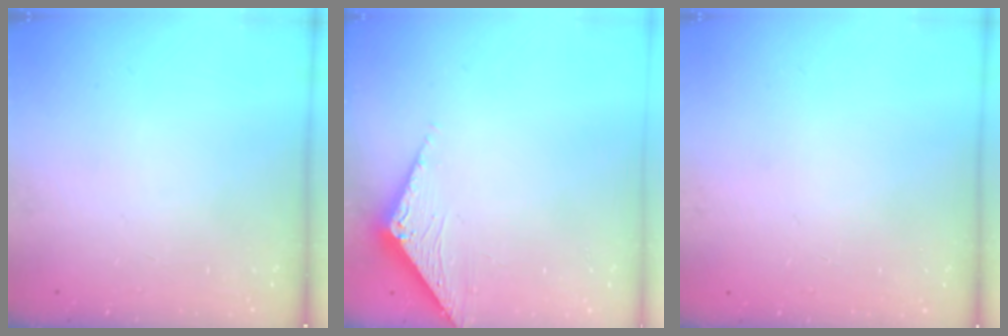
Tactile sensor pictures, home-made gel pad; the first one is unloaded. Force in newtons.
{"total": 3.3, "press": 3.3, "slide": 0.2}
{"total": 0.0}